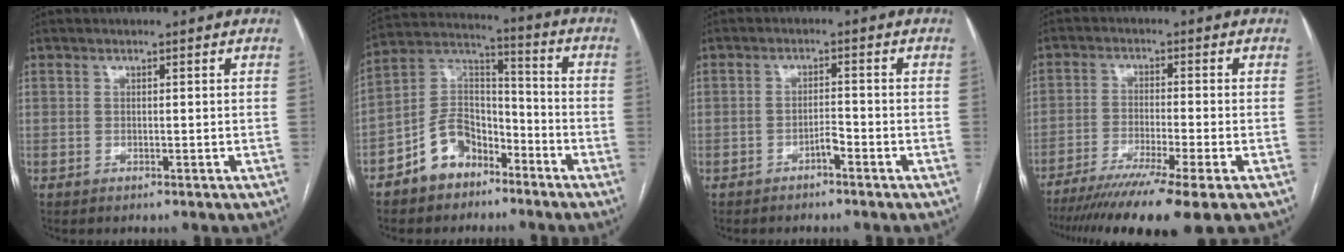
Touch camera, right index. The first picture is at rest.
{"total": 10.2, "force": [-6.2, 6.6, 4.6], "torque": [-0.099, 0.029, -0.116]}
{"total": 2.0, "force": [-1.5, 0.3, 1.3], "torque": [-0.018, 0.003, -0.026]}
{"total": 13.8, "force": [-10.3, -0.8, 9.2], "torque": [-0.148, -0.038, -0.165]}